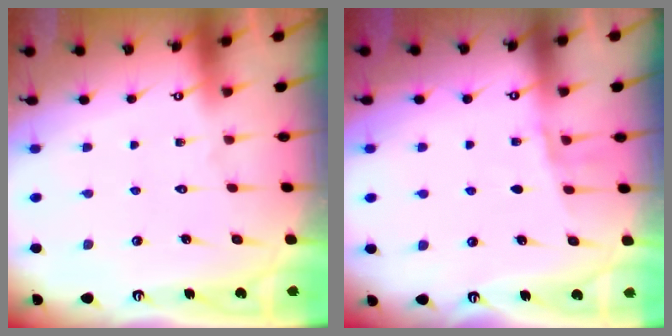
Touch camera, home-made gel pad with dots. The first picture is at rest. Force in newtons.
{"total": 3.9, "press": 3.7, "slide": 1.3}